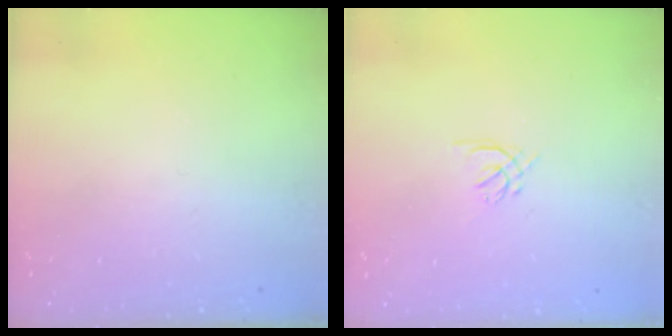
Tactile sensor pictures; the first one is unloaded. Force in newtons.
{"total": 1.4, "press": 1.3, "slide": 0.5}